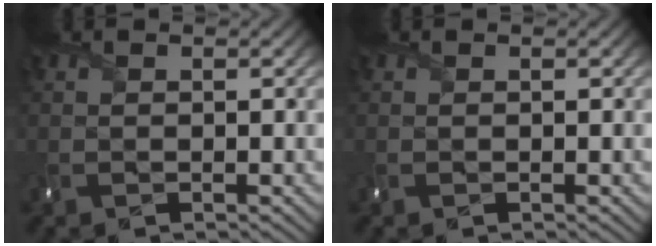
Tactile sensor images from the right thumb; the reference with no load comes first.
{"total": 0.0}